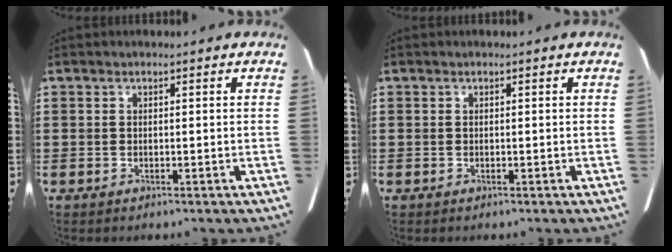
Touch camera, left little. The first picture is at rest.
{"total": 0.0}